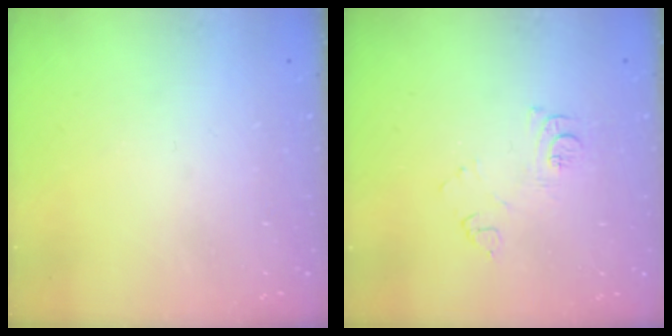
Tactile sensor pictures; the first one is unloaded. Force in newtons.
{"total": 7.2, "press": 7.2, "slide": 0.7}